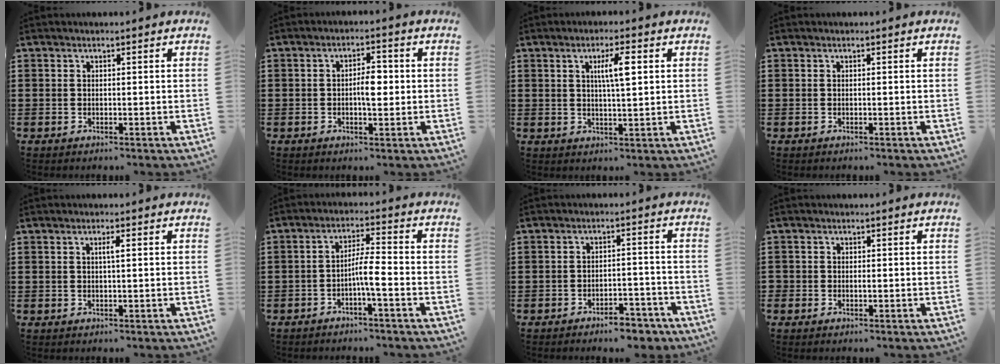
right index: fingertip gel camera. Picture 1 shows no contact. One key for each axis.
{"total": 4.1, "fx": -0.2, "fy": 1.6, "fz": 3.8, "tx": -0.062, "ty": 0.002, "tz": -0.006}
{"total": 4.9, "fx": 1.3, "fy": 1.0, "fz": 4.6, "tx": -0.086, "ty": 0.007, "tz": 0.016}
{"total": 0.0}
{"total": 1.4, "fx": 0.3, "fy": 0.0, "fz": 1.3, "tx": -0.025, "ty": -0.001, "tz": 0.004}
{"total": 4.6, "fx": -1.7, "fy": 0.3, "fz": 4.3, "tx": -0.077, "ty": 0.002, "tz": -0.034}
{"total": 4.8, "fx": -4.5, "fy": 0.9, "fz": 1.6, "tx": -0.027, "ty": 0.006, "tz": -0.086}
{"total": 0.6, "fx": -0.3, "fy": 0.4, "fz": 0.3, "tx": -0.008, "ty": -0.001, "tz": -0.006}